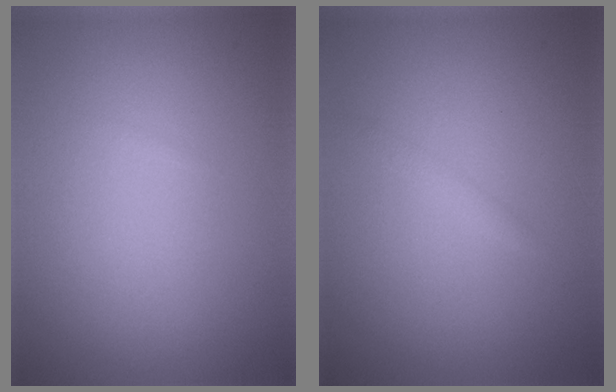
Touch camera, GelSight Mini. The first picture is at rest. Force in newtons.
{"total": 0.8, "press": 0.8, "slide": 0.1}